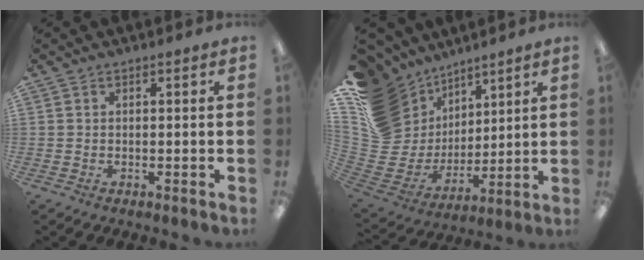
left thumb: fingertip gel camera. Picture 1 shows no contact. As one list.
[{"total": 18.8, "force": [9.4, 14.4, 7.7], "torque": [-0.179, -0.059, 0.196]}]